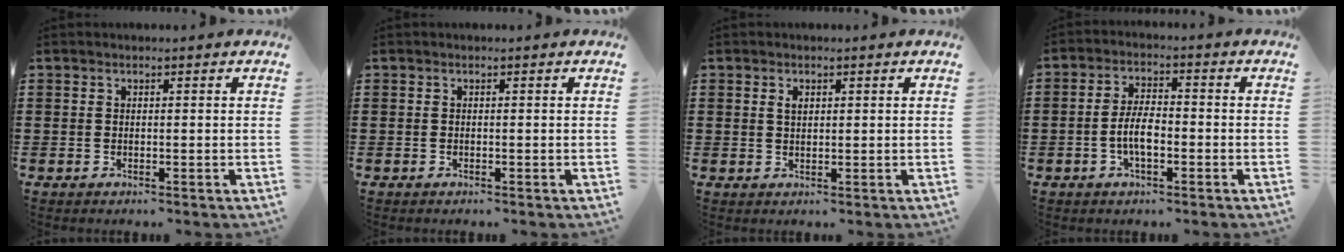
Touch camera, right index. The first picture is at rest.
{"total": 0.0}
{"total": 1.3, "force": [0.5, 0.7, 1.0], "torque": [-0.021, 0.004, 0.009]}
{"total": 5.0, "force": [-1.4, 1.9, 4.4], "torque": [-0.100, -0.002, -0.030]}